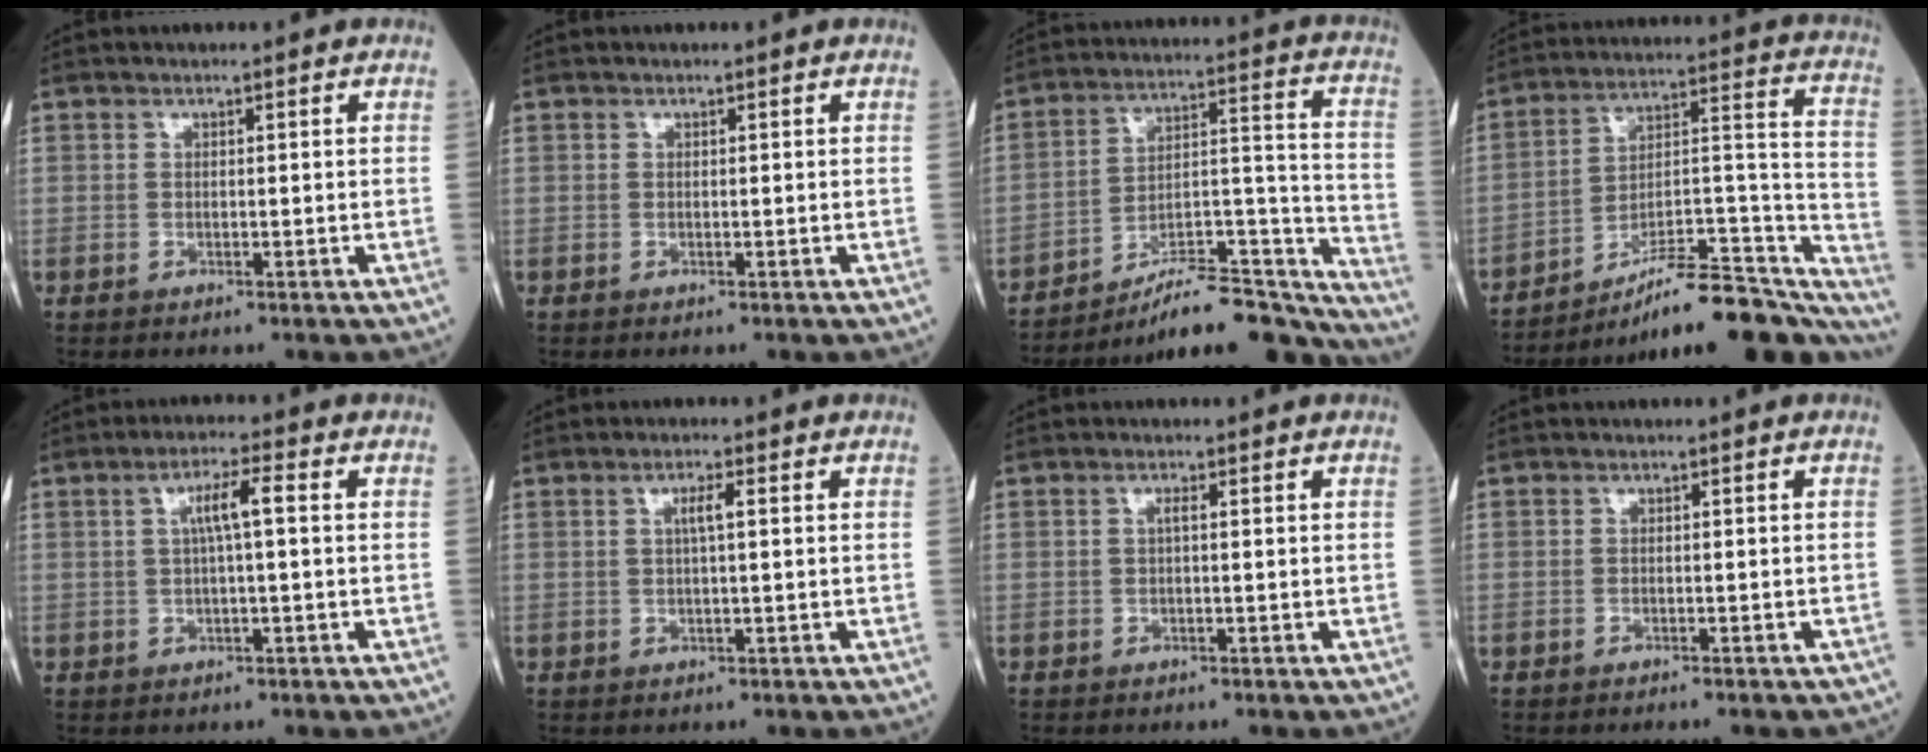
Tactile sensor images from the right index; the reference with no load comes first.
{"total": 0.0}
{"total": 21.3, "force": [-19.6, 2.5, 7.9], "torque": [-0.069, 0.047, -0.293]}
{"total": 24.3, "force": [-20.2, 4.4, 12.7], "torque": [-0.103, 0.040, -0.295]}
{"total": 4.3, "force": [0.7, 0.1, 4.3], "torque": [-0.078, 0.011, 0.012]}
{"total": 2.1, "force": [0.4, 0.0, 2.1], "torque": [-0.037, 0.002, 0.006]}
{"total": 0.8, "force": [0.1, 0.0, 0.8], "torque": [-0.016, 0.001, -0.001]}
{"total": 3.6, "force": [-3.2, 1.1, 1.3], "torque": [-0.013, -0.002, -0.034]}